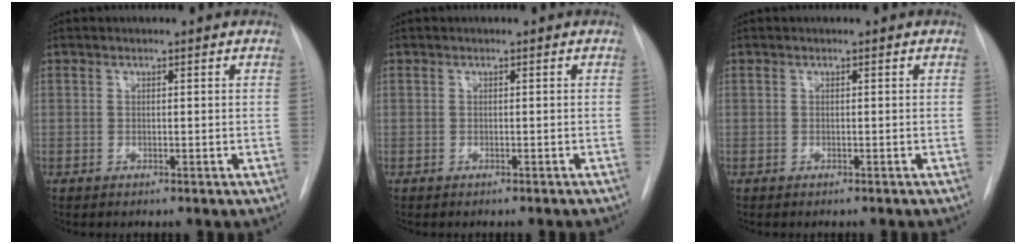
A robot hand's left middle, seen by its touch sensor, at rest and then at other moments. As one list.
[{"total": 1.7, "force": [-1.6, 0.0, 0.6], "torque": [-0.010, 0.000, -0.019]}, {"total": 1.0, "force": [-0.9, 0.0, 0.4], "torque": [-0.005, 0.001, -0.013]}]